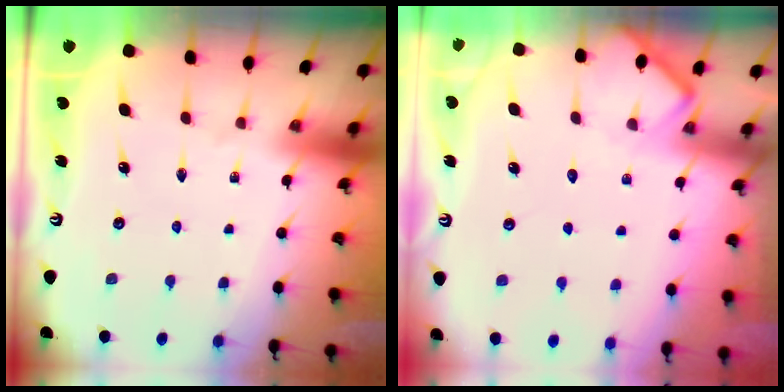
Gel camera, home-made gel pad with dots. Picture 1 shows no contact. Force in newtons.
{"total": 5.2, "press": 5.2, "slide": 0.6}